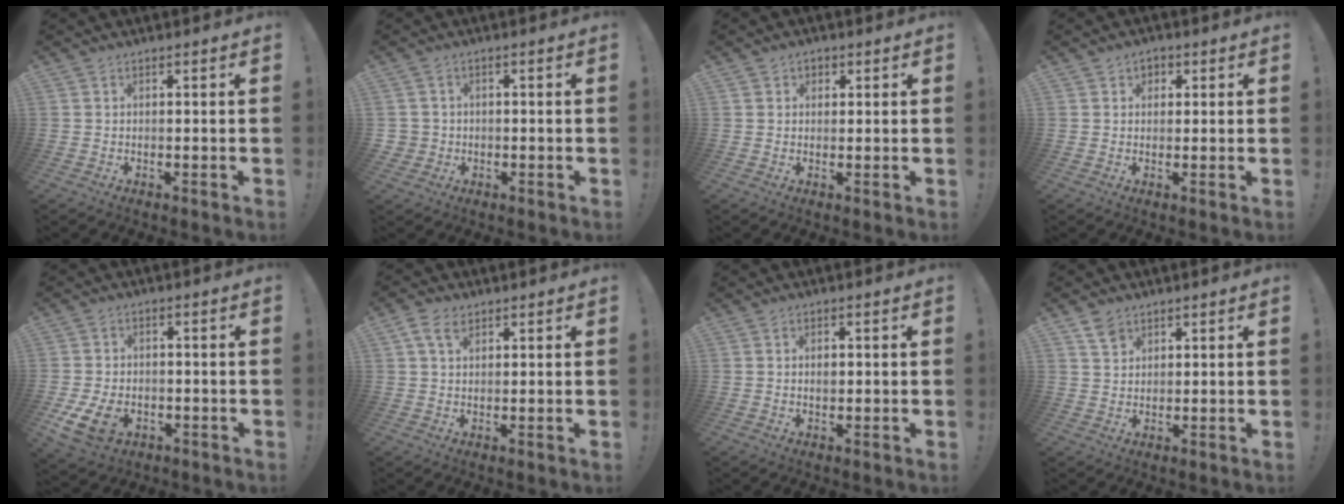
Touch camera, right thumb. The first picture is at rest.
{"total": 2.8, "force": [0.0, 2.7, 0.7], "torque": [-0.007, 0.002, 0.002]}
{"total": 2.0, "force": [0.6, 1.8, 0.6], "torque": [0.000, -0.002, 0.009]}
{"total": 2.2, "force": [0.6, 2.0, 0.7], "torque": [-0.002, 0.000, 0.008]}
{"total": 9.7, "force": [-2.9, 6.5, 6.5], "torque": [-0.122, 0.010, -0.050]}
{"total": 5.2, "force": [2.5, 3.3, 3.1], "torque": [-0.058, 0.000, 0.049]}
{"total": 1.2, "force": [0.2, 0.8, 0.9], "torque": [-0.002, -0.003, -0.001]}
{"total": 4.4, "force": [3.0, 2.8, 1.4], "torque": [-0.007, -0.017, 0.053]}